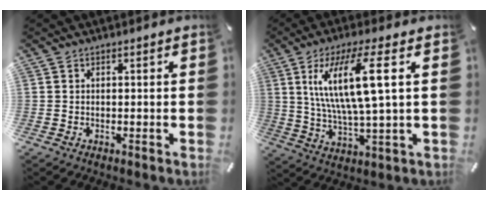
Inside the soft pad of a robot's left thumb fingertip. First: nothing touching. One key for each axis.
{"total": 15.1, "fx": 4.8, "fy": 2.9, "fz": 14.0, "tx": -0.290, "ty": -0.008, "tz": 0.069}